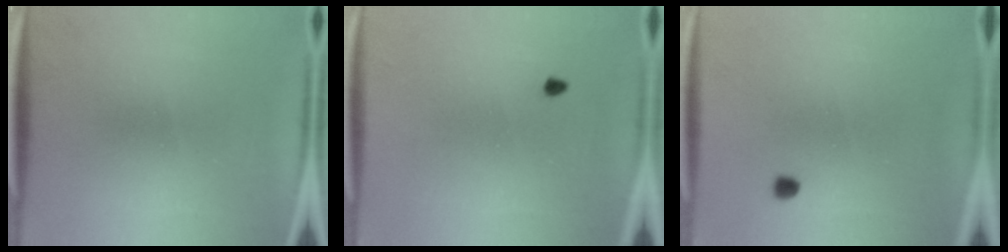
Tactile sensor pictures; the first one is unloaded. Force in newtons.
{"total": 0.7}
{"total": 1.0}